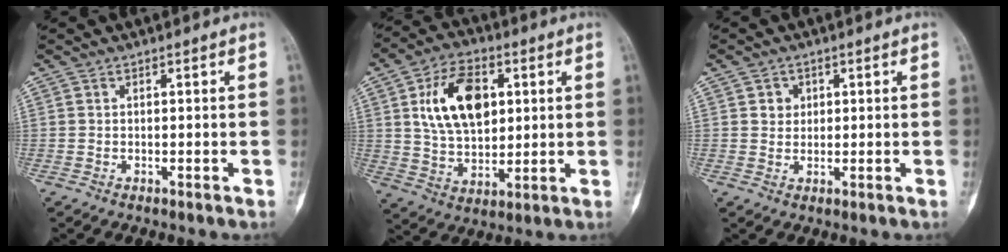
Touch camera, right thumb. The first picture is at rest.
{"total": 15.2, "force": [4.0, 9.5, 11.2], "torque": [-0.166, -0.008, 0.073]}
{"total": 2.6, "force": [0.8, 2.3, 0.8], "torque": [0.003, -0.002, 0.011]}